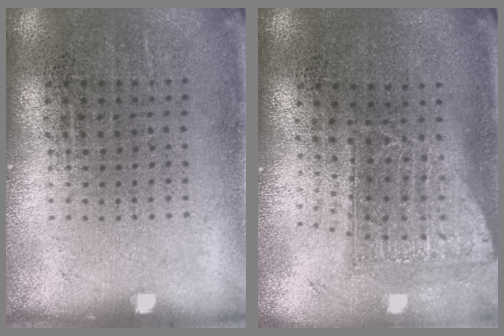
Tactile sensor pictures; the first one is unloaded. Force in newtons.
{"total": 1.7, "press": 1.3, "slide": 1.1}